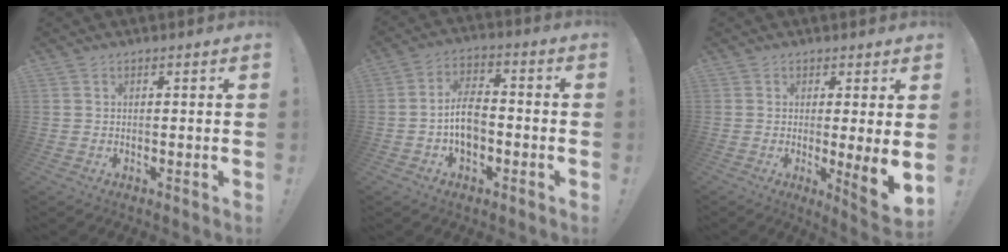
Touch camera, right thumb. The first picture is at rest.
{"total": 9.1, "force": [-2.3, 6.1, 6.3], "torque": [-0.118, 0.017, -0.039]}
{"total": 7.2, "force": [-0.3, 0.0, 7.2], "torque": [-0.091, -0.023, -0.003]}